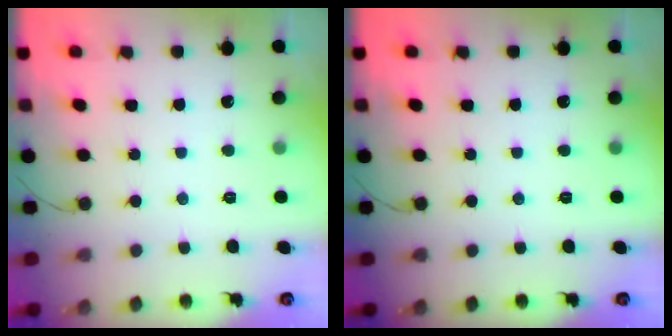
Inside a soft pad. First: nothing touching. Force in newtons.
{"total": 0.0}